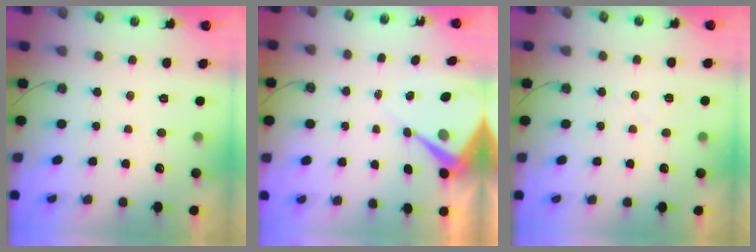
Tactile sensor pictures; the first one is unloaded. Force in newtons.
{"total": 9.1, "press": 9.0, "slide": 1.0}
{"total": 4.0, "press": 3.9, "slide": 0.6}